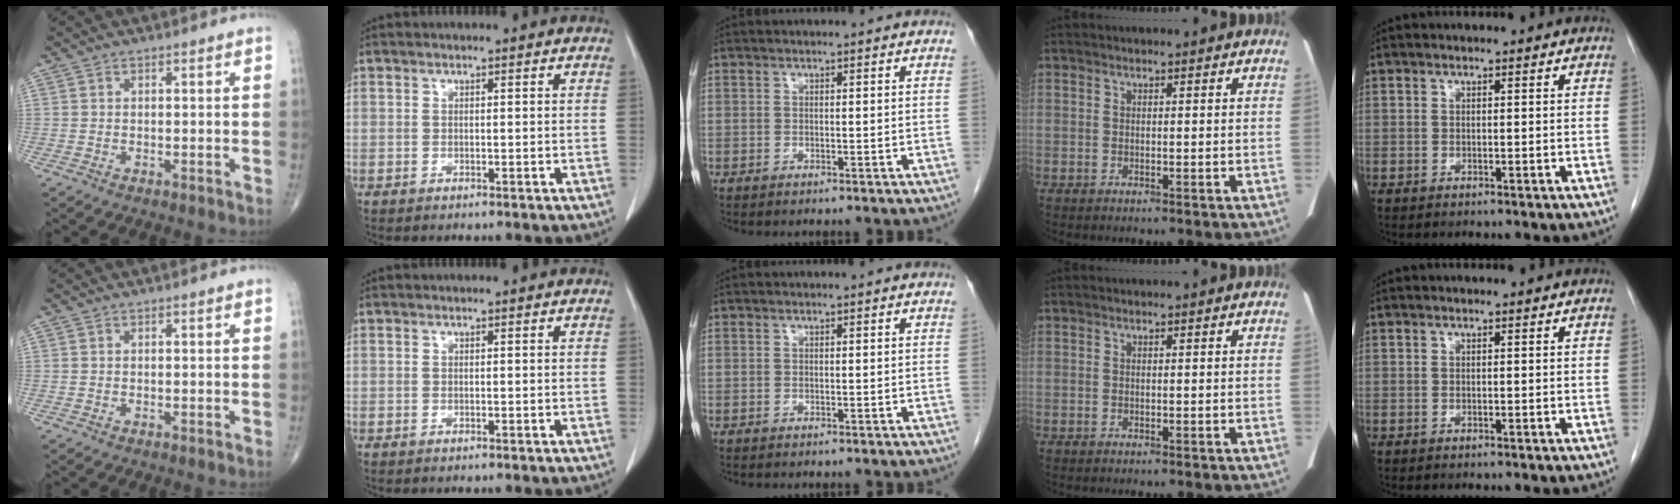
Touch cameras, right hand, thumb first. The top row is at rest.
{}